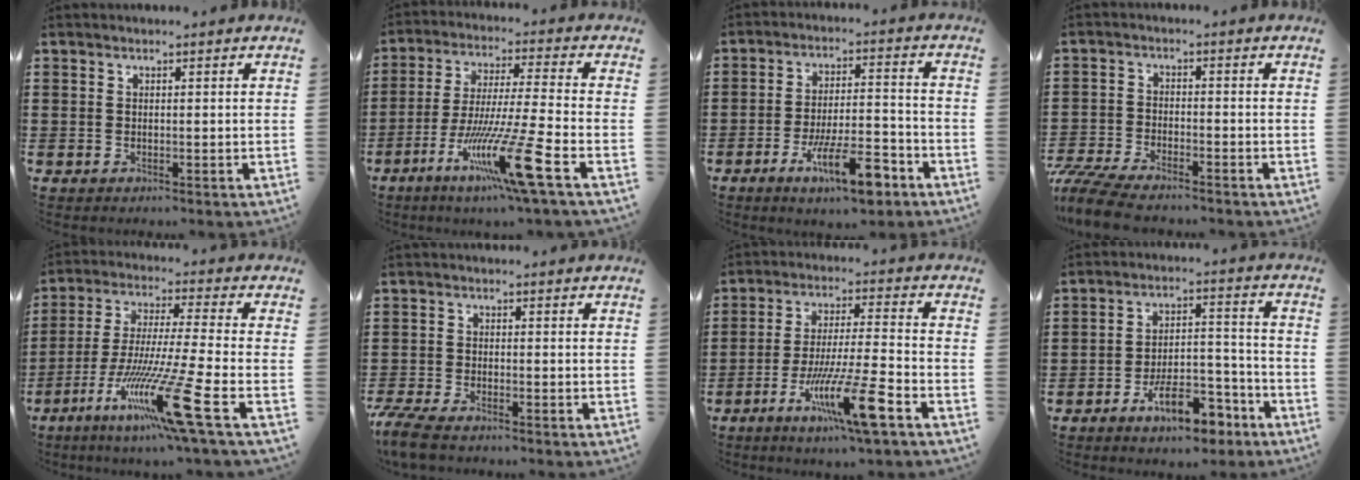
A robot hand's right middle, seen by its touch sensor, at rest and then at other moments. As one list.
[{"total": 13.0, "force": [-6.8, -0.1, 11.0], "torque": [-0.217, -0.009, -0.132]}, {"total": 10.4, "force": [-5.9, 2.8, 8.1], "torque": [-0.150, 0.005, -0.104]}, {"total": 5.9, "force": [-5.4, 0.8, 2.1], "torque": [-0.065, -0.008, -0.113]}, {"total": 14.5, "force": [-7.4, 0.0, 12.5], "torque": [-0.247, -0.009, -0.137]}, {"total": 3.8, "force": [-3.4, 0.4, 1.7], "torque": [-0.056, -0.012, -0.074]}, {"total": 11.6, "force": [-6.3, 1.1, 9.7], "torque": [-0.186, -0.002, -0.117]}, {"total": 10.0, "force": [-6.4, 3.8, 6.7], "torque": [-0.102, 0.017, -0.114]}]